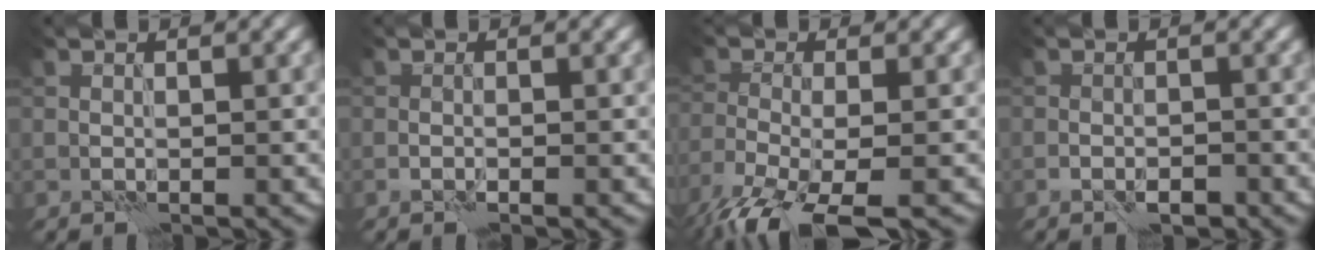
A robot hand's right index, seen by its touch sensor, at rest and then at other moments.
{"total": 0.7, "force": [-0.3, 0.2, 0.5], "torque": [-0.011, 0.001, -0.007]}
{"total": 8.3, "force": [-5.6, 2.6, 5.6], "torque": [-0.122, -0.024, -0.107]}
{"total": 1.8, "force": [-1.2, 0.9, 1.1], "torque": [-0.016, 0.001, -0.020]}